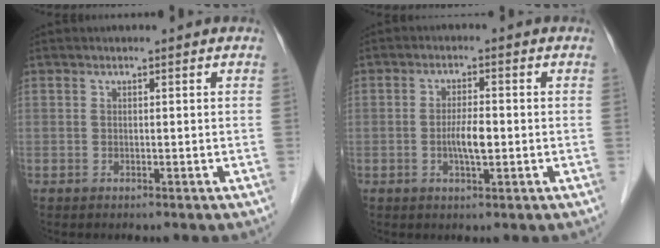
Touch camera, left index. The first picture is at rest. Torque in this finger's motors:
{"motor_torque": [0.60, 0.30, 0.10, 0.03]}